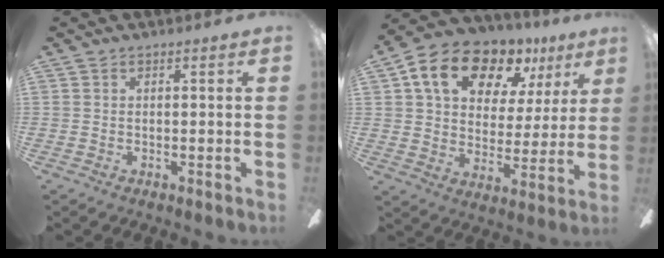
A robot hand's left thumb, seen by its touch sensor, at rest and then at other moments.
{"total": 17.1, "force": [10.7, 10.1, 8.7], "torque": [-0.146, -0.056, 0.189]}